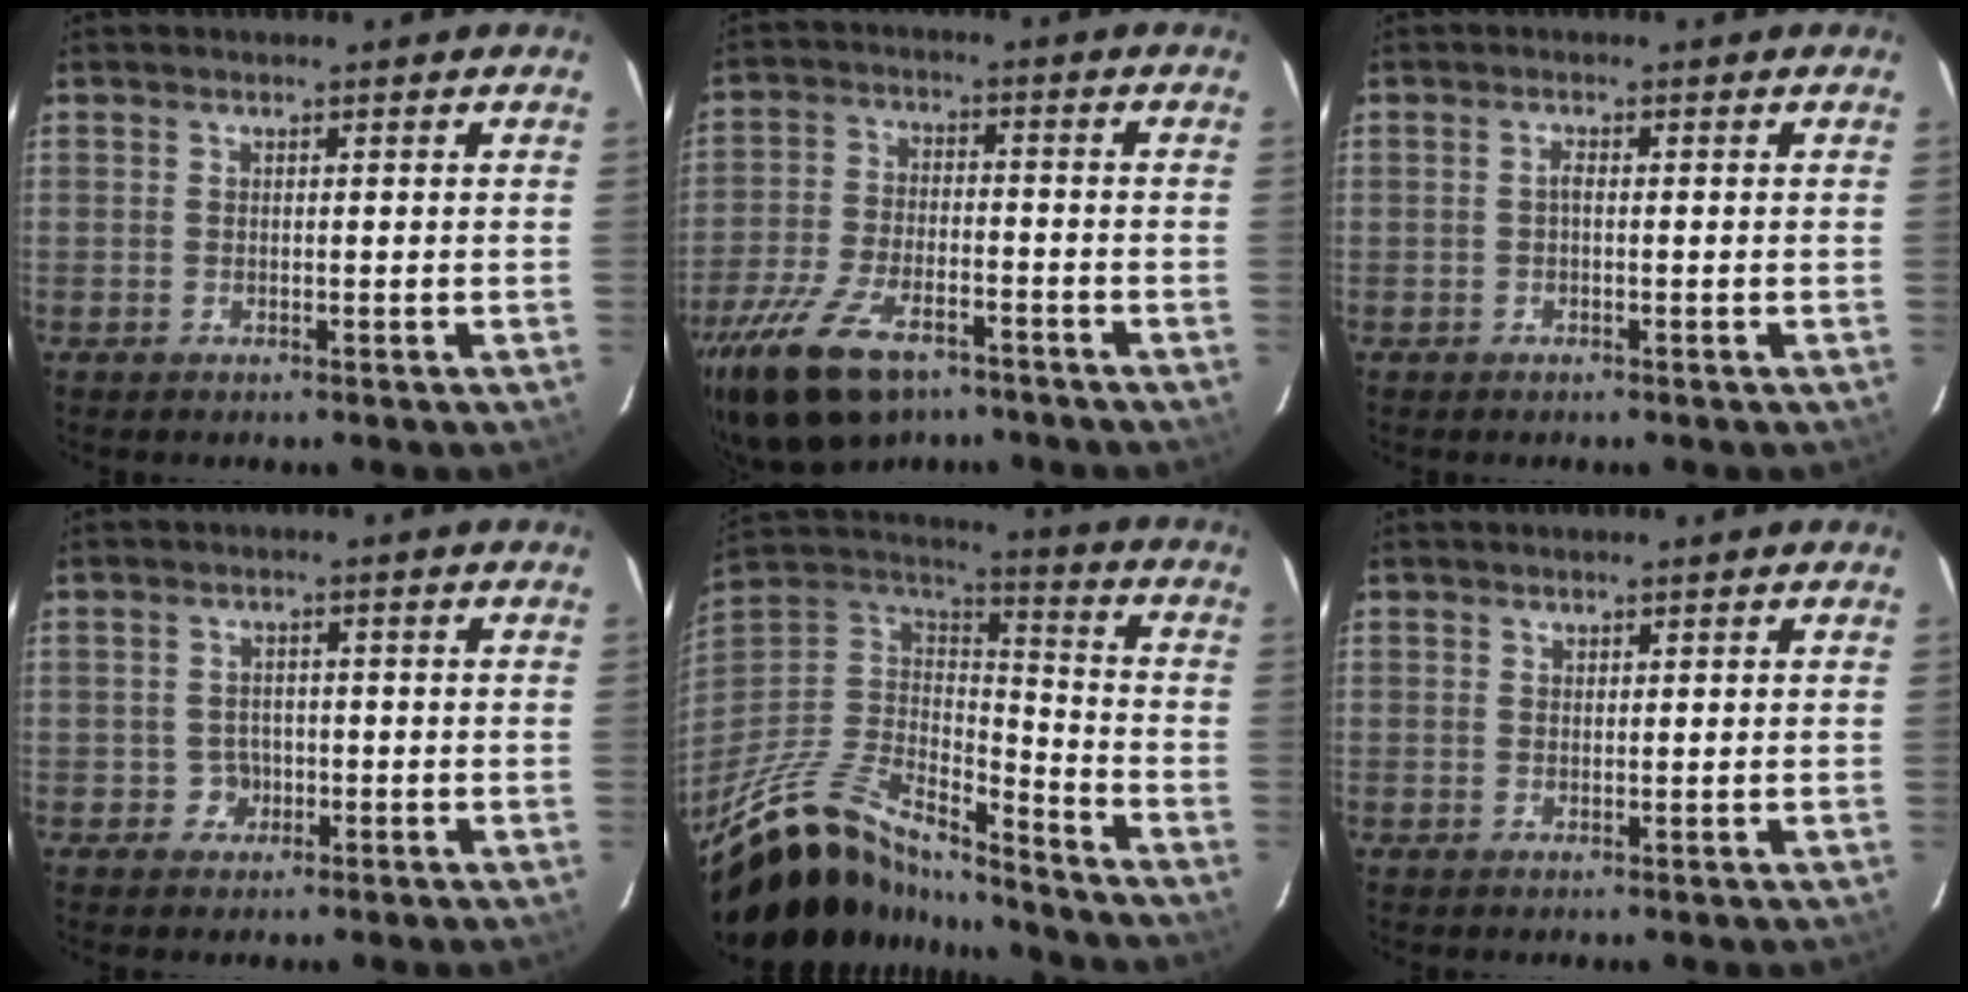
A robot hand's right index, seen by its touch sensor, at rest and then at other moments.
{"total": 17.5, "force": [-11.8, 8.2, 9.9], "torque": [-0.225, -0.030, -0.207]}
{"total": 0.8, "force": [-0.2, 0.3, 0.7], "torque": [-0.015, 0.006, -0.006]}
{"total": 2.9, "force": [-1.0, 2.7, 0.0], "torque": [-0.001, 0.008, -0.012]}
{"total": 27.4, "force": [-21.0, 10.4, 14.0], "torque": [-0.279, -0.003, -0.349]}
{"total": 0.6, "force": [0.5, 0.4, 0.0], "torque": [0.000, 0.002, 0.009]}